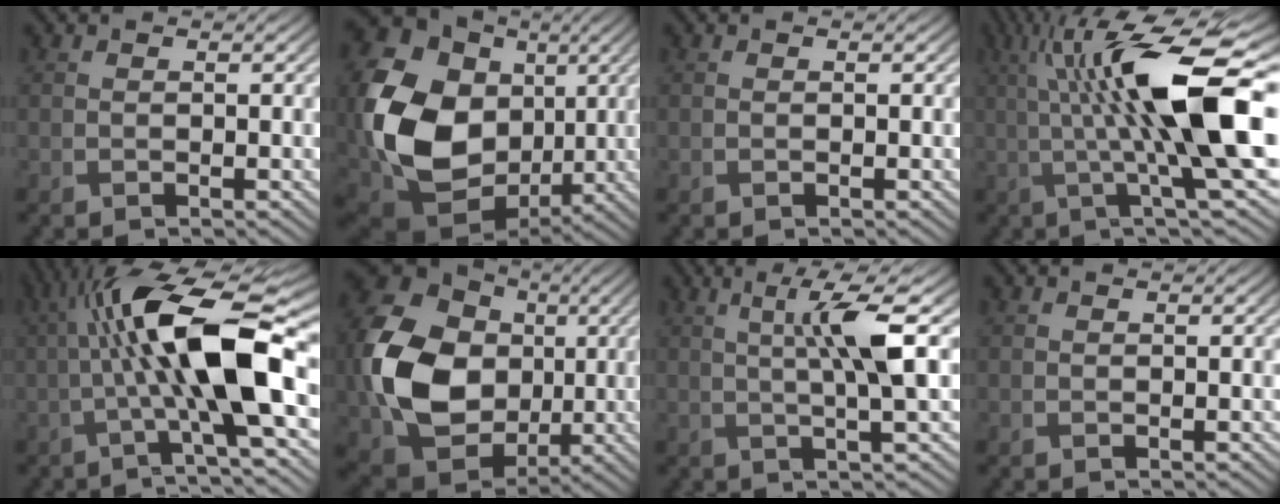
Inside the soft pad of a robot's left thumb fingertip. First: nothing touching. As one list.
[{"total": 20.3, "force": [-0.2, 15.6, 13.0], "torque": [-0.311, -0.036, 0.026]}, {"total": 0.0}, {"total": 16.0, "force": [1.8, 3.1, 15.6], "torque": [-0.256, 0.004, 0.035]}, {"total": 13.3, "force": [-0.3, 2.6, 13.0], "torque": [-0.222, 0.022, -0.012]}, {"total": 17.4, "force": [-0.1, 13.8, 10.6], "torque": [-0.264, -0.028, 0.005]}, {"total": 6.7, "force": [1.4, 0.6, 6.6], "torque": [-0.124, 0.011, 0.027]}, {"total": 0.0}]